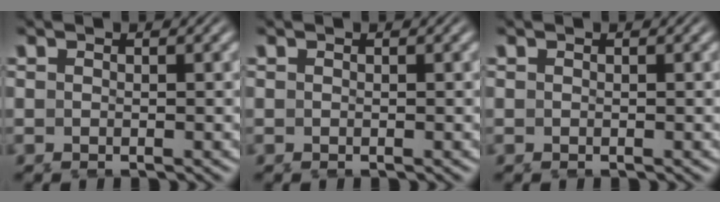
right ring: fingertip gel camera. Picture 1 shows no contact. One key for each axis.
{"total": 0.0}
{"total": 0.0}